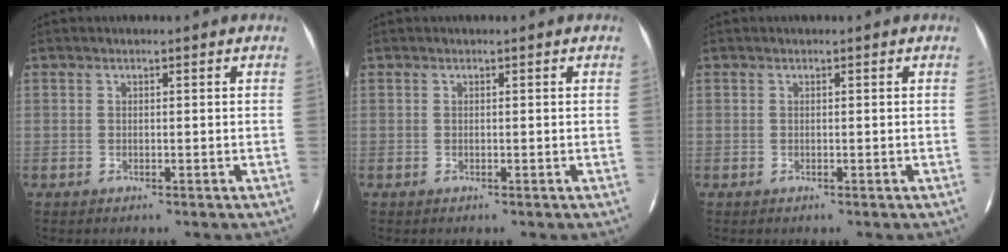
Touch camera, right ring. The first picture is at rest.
{"total": 0.0}
{"total": 0.0}